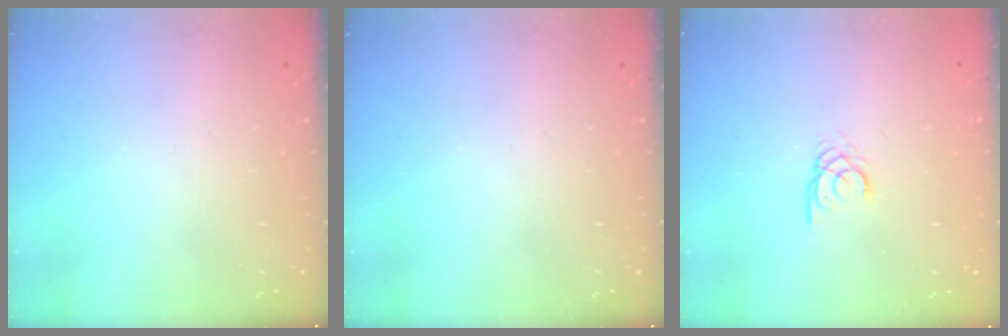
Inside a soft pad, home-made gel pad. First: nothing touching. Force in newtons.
{"total": 0.0}
{"total": 1.8, "press": 1.8, "slide": 0.2}